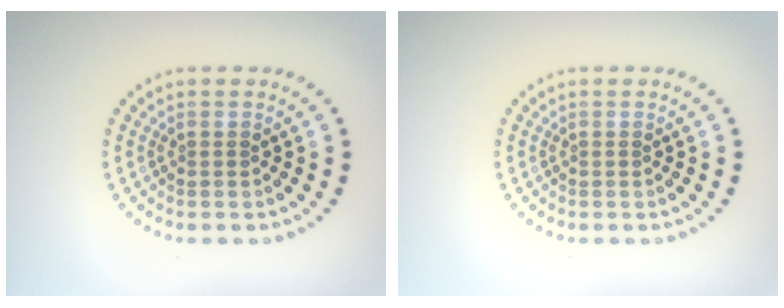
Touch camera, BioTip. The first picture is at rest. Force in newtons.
{"total": 0.0}